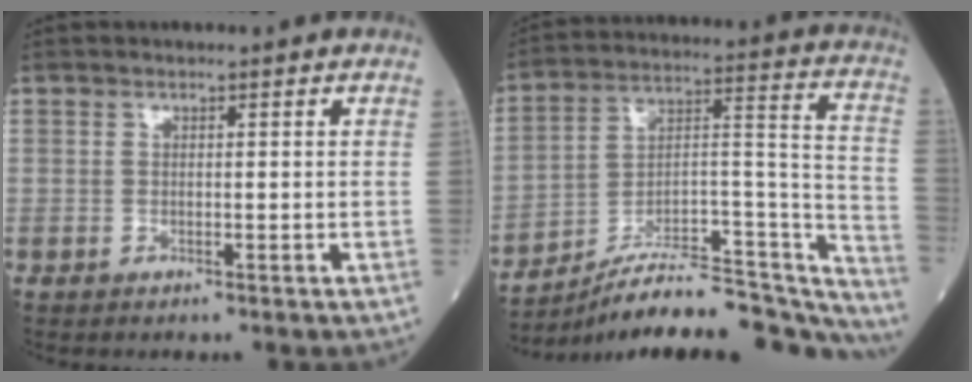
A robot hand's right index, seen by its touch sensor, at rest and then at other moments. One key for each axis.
{"total": 27.7, "fx": -25.1, "fy": 5.2, "fz": 10.5, "tx": -0.096, "ty": 0.044, "tz": -0.366}